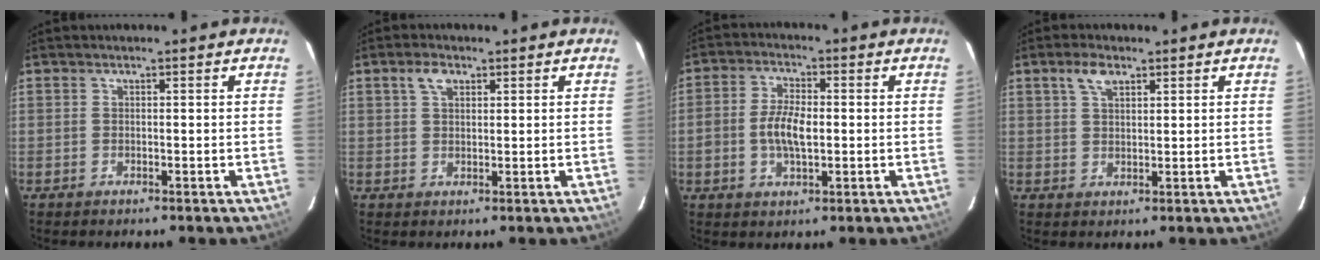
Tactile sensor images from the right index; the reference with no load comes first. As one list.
[{"total": 3.2, "force": [1.6, 1.8, 2.0], "torque": [-0.037, 0.009, 0.029]}, {"total": 6.8, "force": [-0.6, 3.4, 5.9], "torque": [-0.118, 0.007, -0.012]}, {"total": 3.8, "force": [2.2, 1.8, 2.5], "torque": [-0.048, 0.009, 0.042]}]